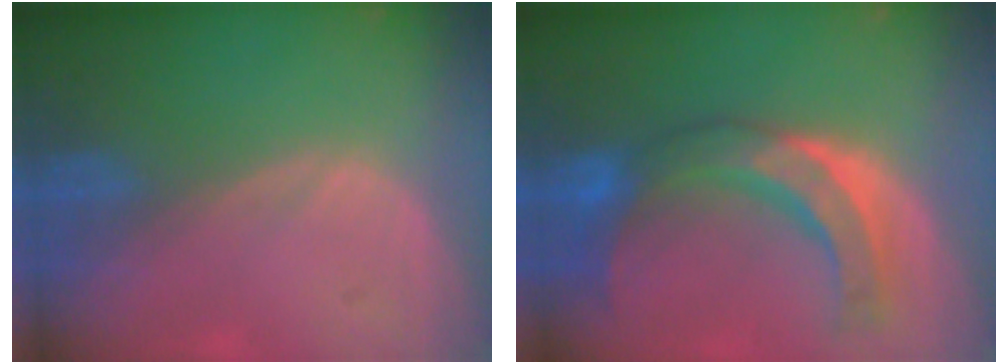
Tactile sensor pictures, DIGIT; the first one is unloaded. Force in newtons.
{"total": 9.5, "press": 9.2, "slide": 2.5}